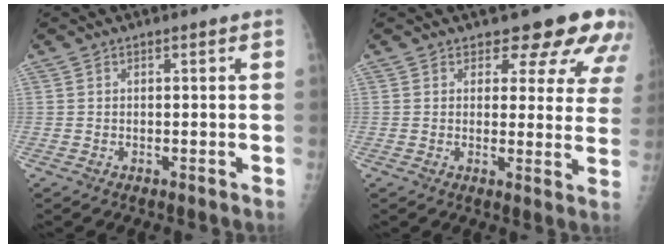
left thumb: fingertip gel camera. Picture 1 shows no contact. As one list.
[{"total": 10.9, "force": [8.7, 4.9, 4.3], "torque": [-0.003, -0.047, 0.078]}]